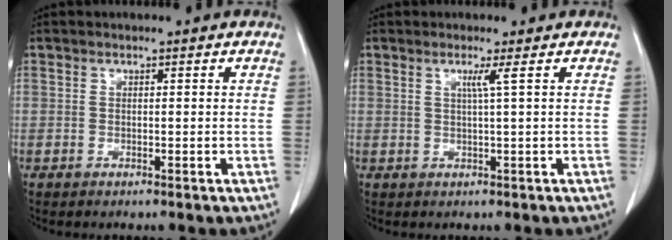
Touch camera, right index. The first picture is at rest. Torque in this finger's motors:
{"motor_torque": [0.06, 0.06, 0.03, 0.03]}